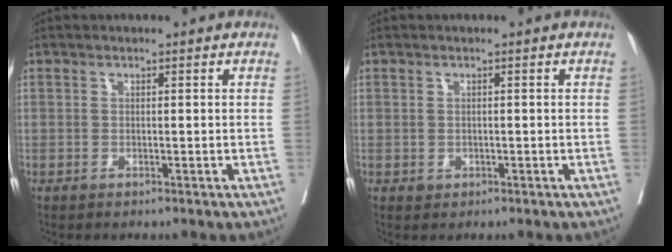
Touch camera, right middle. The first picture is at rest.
{"total": 0.9, "force": [-0.3, 0.8, 0.4], "torque": [-0.005, 0.001, 0.000]}